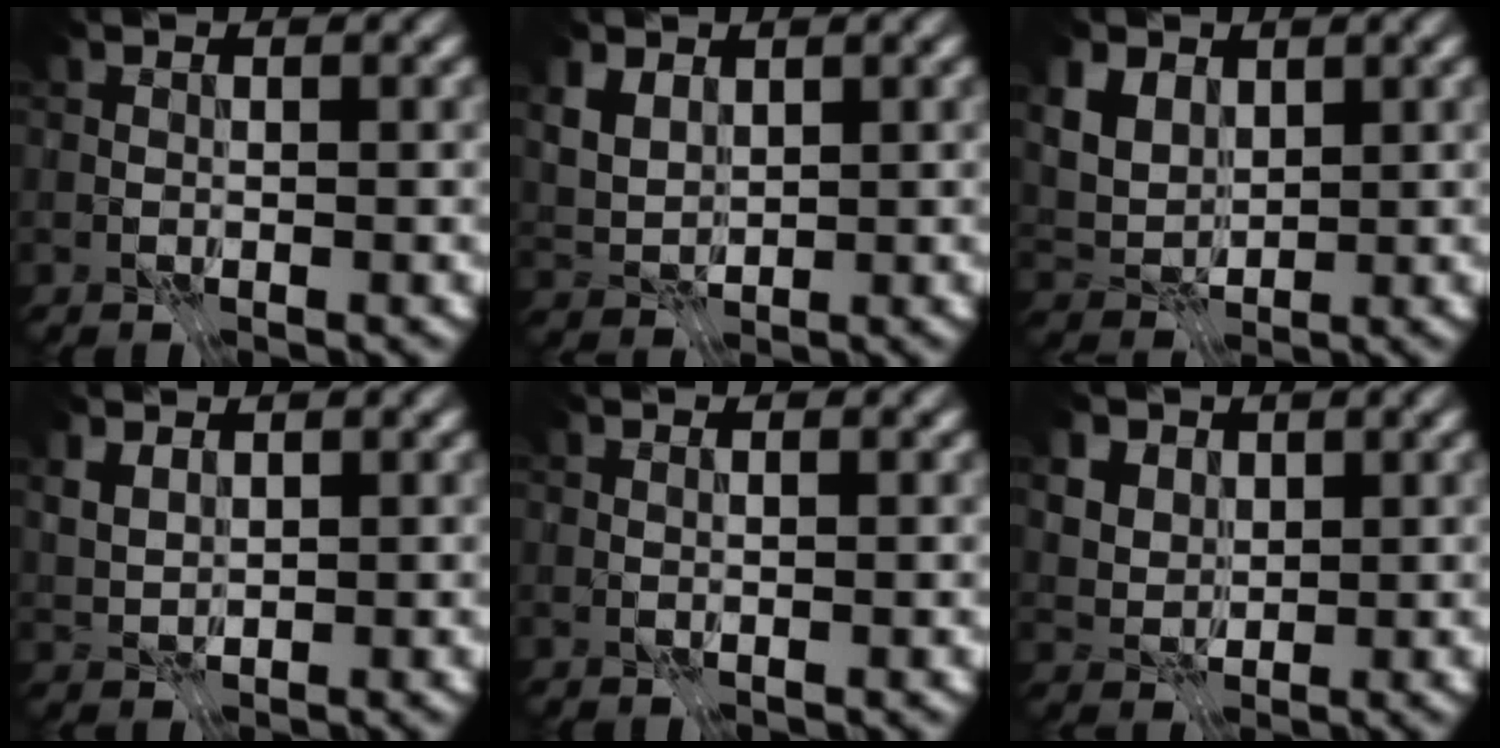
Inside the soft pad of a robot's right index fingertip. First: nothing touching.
{"total": 3.2, "force": [2.0, 1.8, 1.7], "torque": [-0.050, -0.003, 0.047]}
{"total": 5.4, "force": [2.8, 3.7, 2.8], "torque": [-0.082, 0.006, 0.046]}
{"total": 1.1, "force": [0.9, 0.2, 0.5], "torque": [-0.013, -0.003, 0.018]}
{"total": 0.6, "force": [0.0, -0.5, 0.3], "torque": [-0.005, -0.001, 0.000]}
{"total": 5.6, "force": [3.3, 3.9, 2.3], "torque": [-0.058, 0.011, 0.050]}